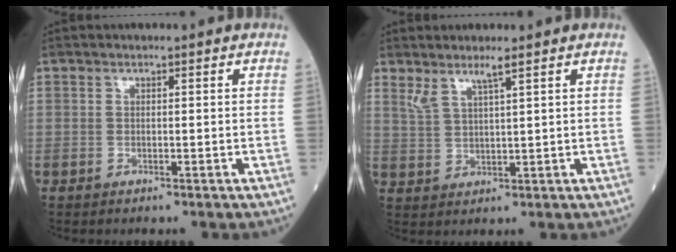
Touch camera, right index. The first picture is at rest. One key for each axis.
{"total": 3.6, "fx": 2.7, "fy": 0.0, "fz": 2.4, "tx": -0.058, "ty": -0.002, "tz": 0.058}